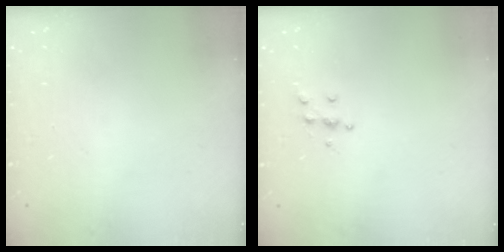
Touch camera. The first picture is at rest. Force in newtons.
{"total": 4.5, "press": 4.5, "slide": 0.5}